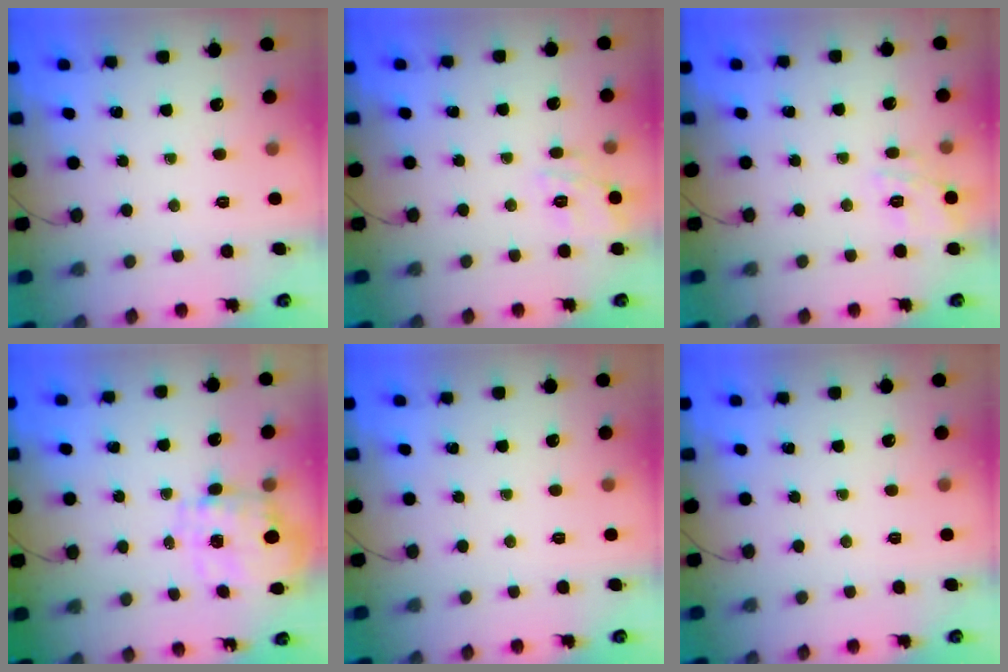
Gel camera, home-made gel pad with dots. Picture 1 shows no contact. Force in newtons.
{"total": 12.3, "press": 12.3, "slide": 0.7}
{"total": 12.3, "press": 12.3, "slide": 0.7}
{"total": 2.9, "press": 2.7, "slide": 1.2}
{"total": 0.0}
{"total": 0.0}